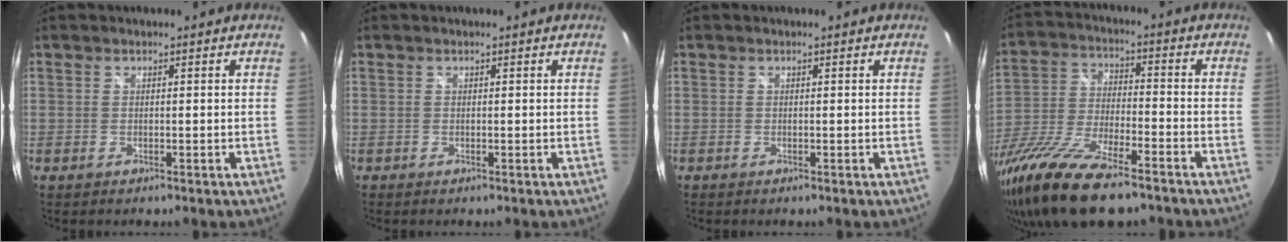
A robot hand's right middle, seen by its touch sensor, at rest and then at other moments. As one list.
[{"total": 0.0}, {"total": 0.0}, {"total": 21.1, "force": [-15.1, 5.9, 13.5], "torque": [-0.281, -0.056, -0.274]}]